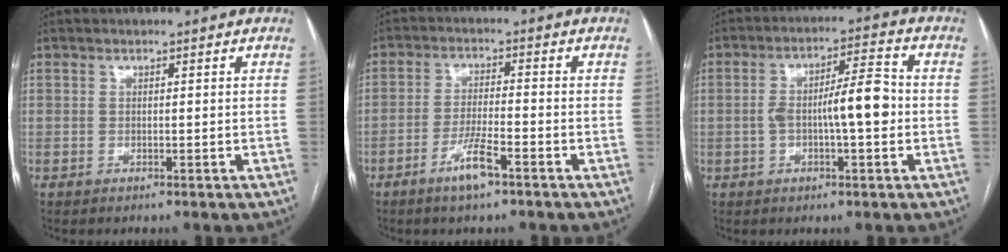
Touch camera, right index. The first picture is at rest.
{"total": 5.4, "force": [-3.4, 0.6, 4.2], "torque": [-0.082, -0.004, -0.063]}
{"total": 8.6, "force": [-0.9, 1.7, 8.4], "torque": [-0.146, 0.019, -0.016]}